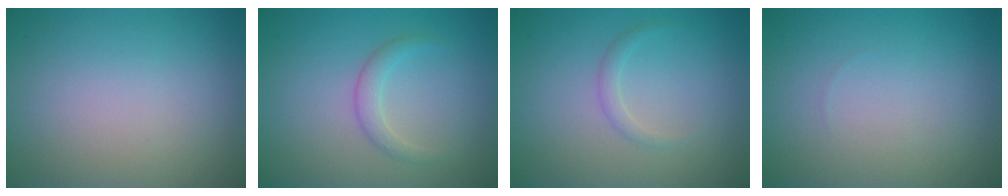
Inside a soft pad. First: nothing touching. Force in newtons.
{"total": 1.6, "press": 1.6, "slide": 0.0}
{"total": 1.0, "press": 1.0, "slide": 0.0}
{"total": 0.0}